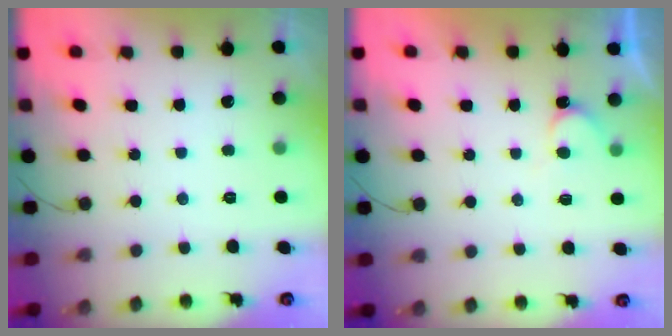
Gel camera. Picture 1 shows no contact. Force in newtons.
{"total": 4.9, "press": 4.9, "slide": 0.4}